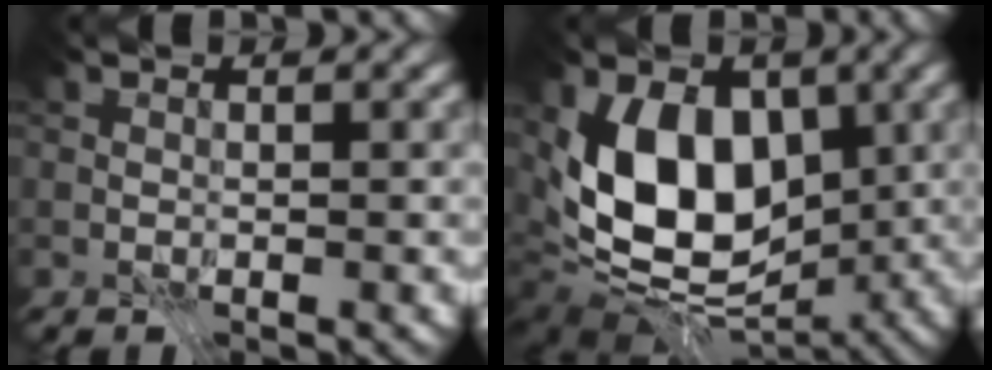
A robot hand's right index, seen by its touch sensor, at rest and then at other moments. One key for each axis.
{"total": 12.8, "fx": 0.6, "fy": 8.4, "fz": 9.7, "tx": -0.157, "ty": -0.020, "tz": 0.004}